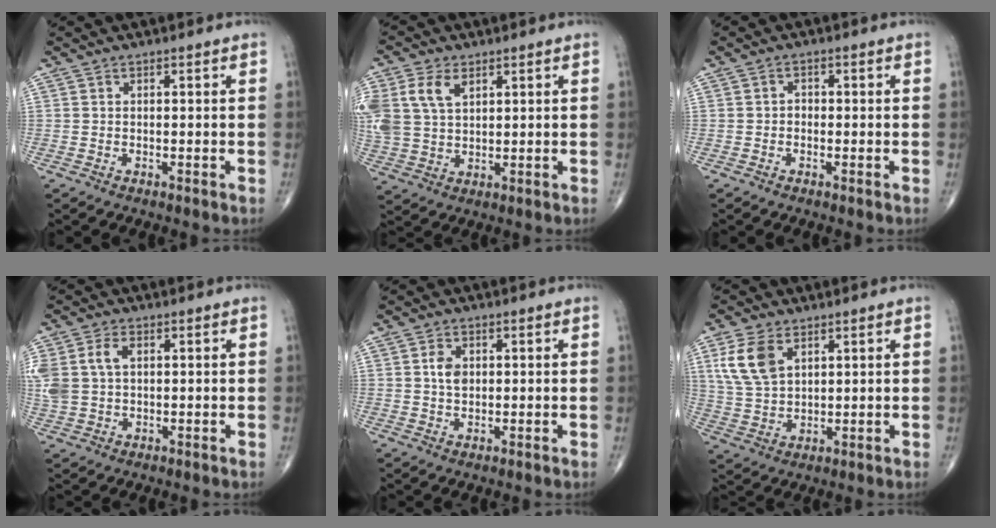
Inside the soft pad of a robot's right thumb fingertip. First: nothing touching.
{"total": 11.2, "force": [4.1, 7.3, 7.3], "torque": [-0.174, 0.000, 0.088]}
{"total": 1.4, "force": [-0.4, 1.1, 0.6], "torque": [0.004, 0.006, -0.012]}
{"total": 9.9, "force": [2.0, 6.8, 6.8], "torque": [-0.182, 0.008, 0.045]}
{"total": 3.3, "force": [0.6, 2.4, 2.3], "torque": [-0.036, -0.002, 0.008]}
{"total": 9.1, "force": [3.8, 5.5, 6.2], "torque": [-0.121, -0.008, 0.082]}